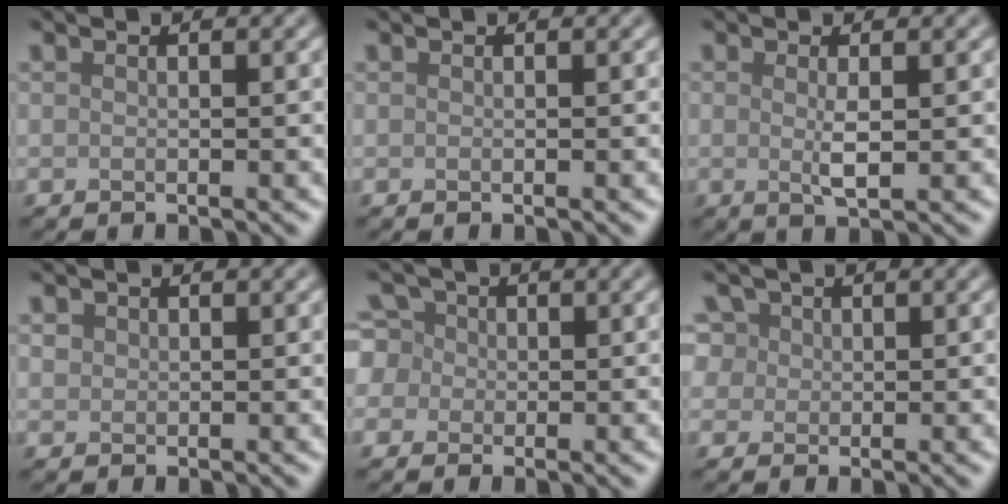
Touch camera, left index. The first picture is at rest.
{"total": 0.0}
{"total": 1.8, "force": [0.2, 0.3, 1.7], "torque": [-0.033, -0.002, 0.003]}
{"total": 0.8, "force": [0.4, 0.7, 0.1], "torque": [0.000, -0.001, 0.006]}
{"total": 5.1, "force": [0.9, 4.6, 2.0], "torque": [-0.034, 0.039, -0.025]}
{"total": 5.7, "force": [2.7, 4.3, 2.5], "torque": [-0.056, 0.022, 0.025]}